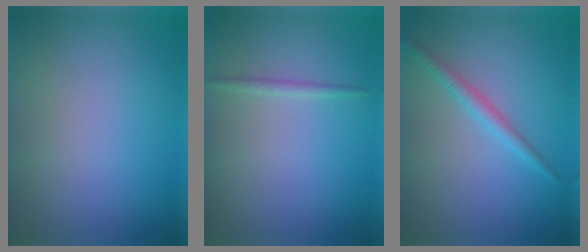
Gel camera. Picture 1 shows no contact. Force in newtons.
{"total": 0.7, "press": 0.7, "slide": 0.0}
{"total": 1.7, "press": 1.7, "slide": 0.1}